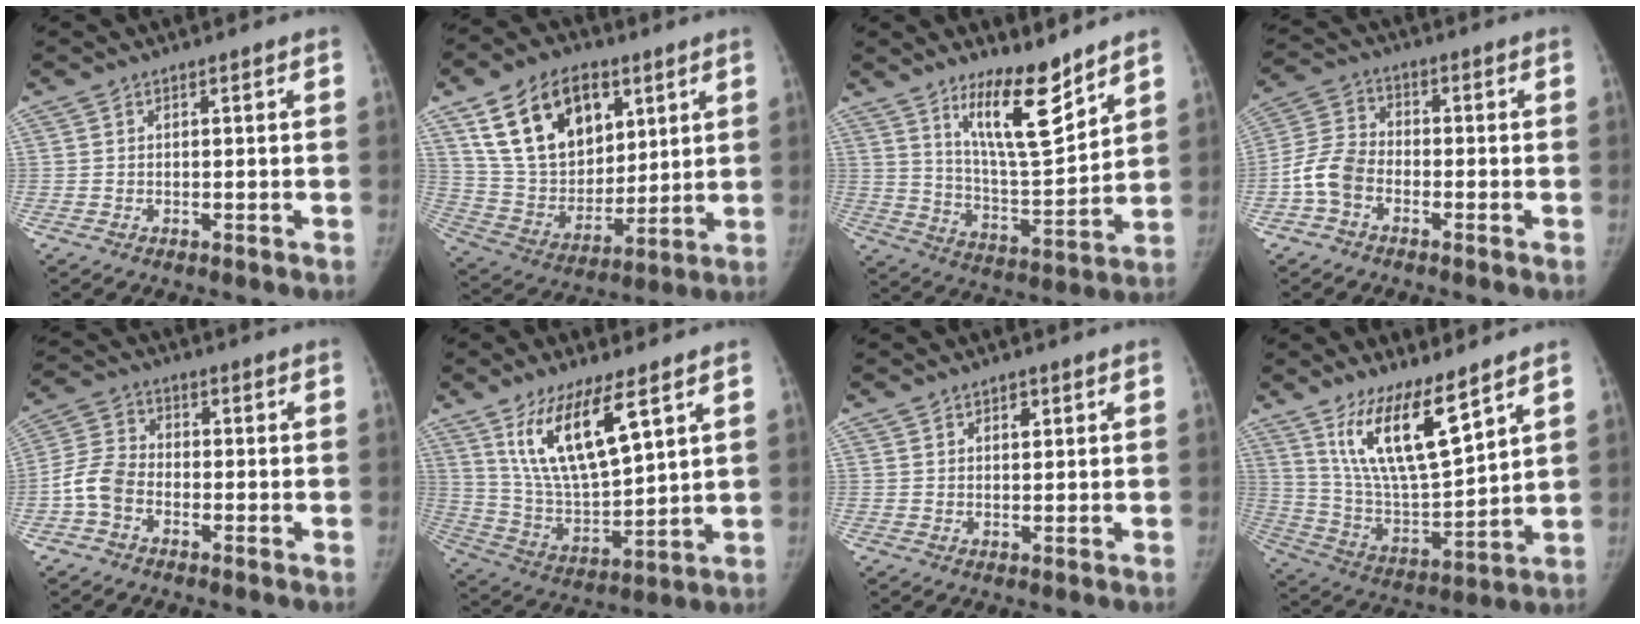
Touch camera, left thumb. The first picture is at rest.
{"total": 21.3, "force": [9.8, 14.1, 12.7], "torque": [-0.184, -0.031, 0.182]}
{"total": 13.9, "force": [9.6, 3.3, 9.5], "torque": [-0.137, -0.083, 0.175]}
{"total": 7.5, "force": [-2.9, 5.2, 4.4], "torque": [-0.086, 0.023, -0.066]}
{"total": 6.7, "force": [-2.6, 4.8, 3.9], "torque": [-0.074, 0.020, -0.061]}
{"total": 16.0, "force": [8.3, 5.2, 12.7], "torque": [-0.221, -0.042, 0.169]}
{"total": 1.9, "force": [0.9, 1.3, 1.0], "torque": [-0.005, -0.003, 0.013]}
{"total": 15.8, "force": [9.7, 4.2, 11.7], "torque": [-0.197, -0.062, 0.199]}